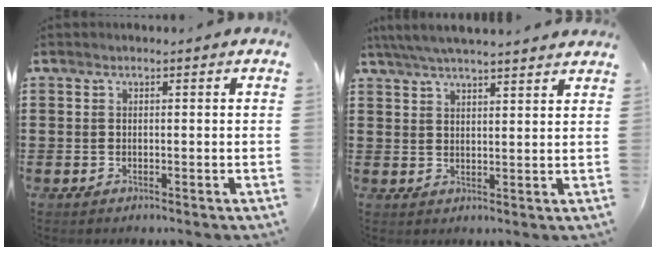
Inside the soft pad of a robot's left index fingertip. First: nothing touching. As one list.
[{"total": 4.5, "force": [4.2, -0.1, 1.7], "torque": [-0.044, -0.010, 0.075]}]